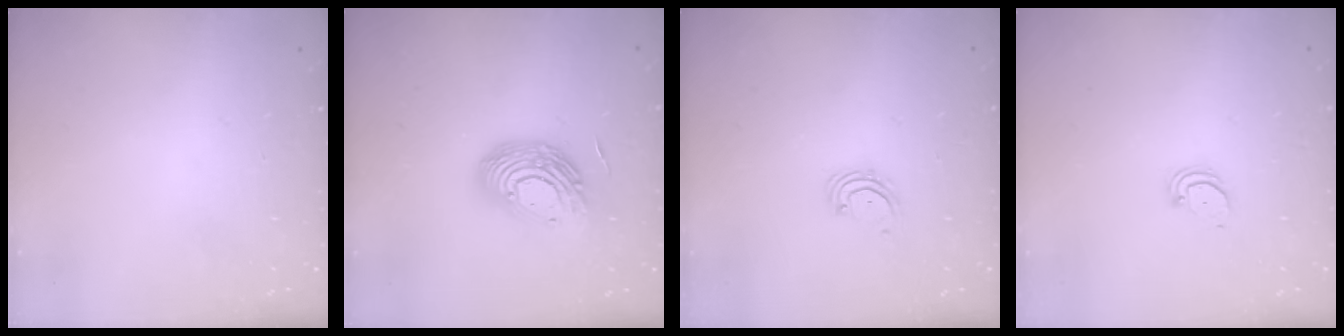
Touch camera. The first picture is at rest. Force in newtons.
{"total": 14.5, "press": 14.5, "slide": 1.0}
{"total": 2.3, "press": 2.3, "slide": 0.5}
{"total": 2.1, "press": 2.1, "slide": 0.2}